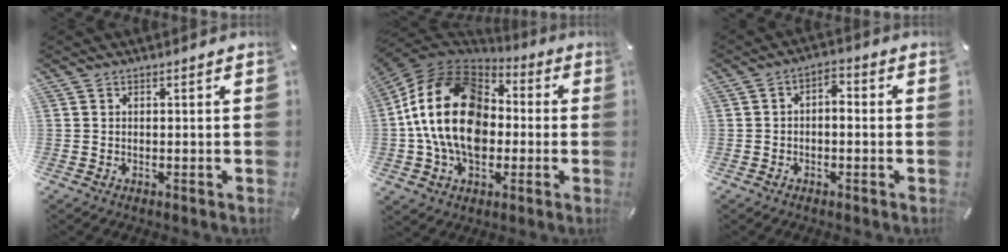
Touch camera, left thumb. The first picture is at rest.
{"total": 21.7, "force": [-1.2, 16.0, 14.6], "torque": [-0.311, 0.023, -0.025]}
{"total": 3.4, "force": [-1.3, 2.2, 2.2], "torque": [-0.040, 0.016, -0.027]}